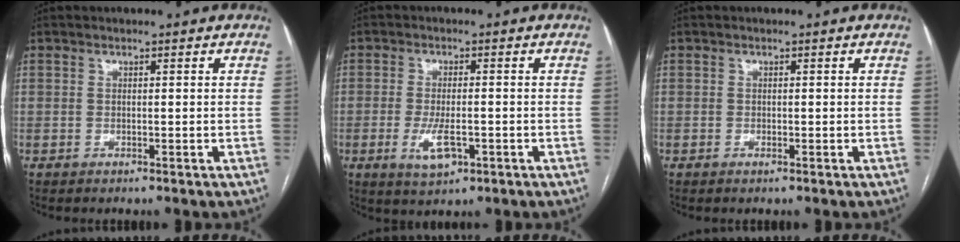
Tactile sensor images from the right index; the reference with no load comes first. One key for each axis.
{"total": 5.4, "fx": -1.9, "fy": 1.8, "fz": 4.8, "tx": -0.093, "ty": -0.007, "tz": -0.026}
{"total": 0.5, "fx": -0.4, "fy": 0.3, "fz": 0.1, "tx": -0.001, "ty": 0.002, "tz": -0.005}